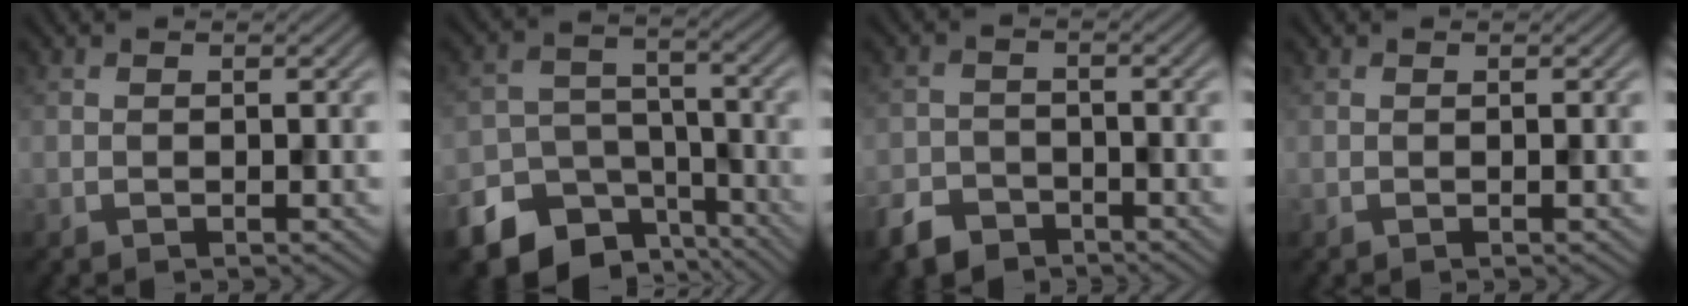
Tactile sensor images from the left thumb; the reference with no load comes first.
{"total": 12.7, "force": [-8.7, 8.3, 4.0], "torque": [-0.107, -0.032, -0.137]}
{"total": 4.2, "force": [-3.4, 2.3, 1.2], "torque": [-0.033, -0.003, -0.069]}
{"total": 0.0}